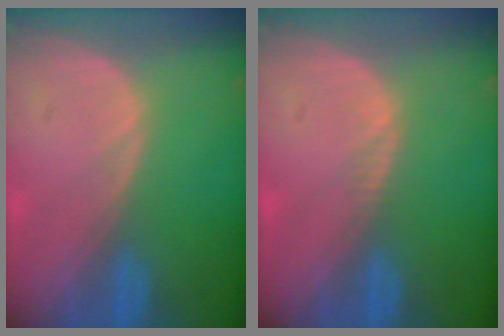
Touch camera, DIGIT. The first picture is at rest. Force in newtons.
{"total": 0.7, "press": 0.6, "slide": 0.4}